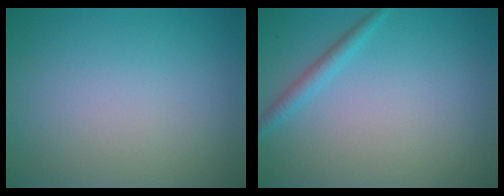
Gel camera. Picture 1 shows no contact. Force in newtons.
{"total": 1.5, "press": 1.5, "slide": 0.1}